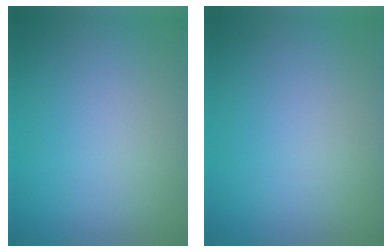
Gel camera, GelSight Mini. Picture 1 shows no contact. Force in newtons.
{"total": 0.0}